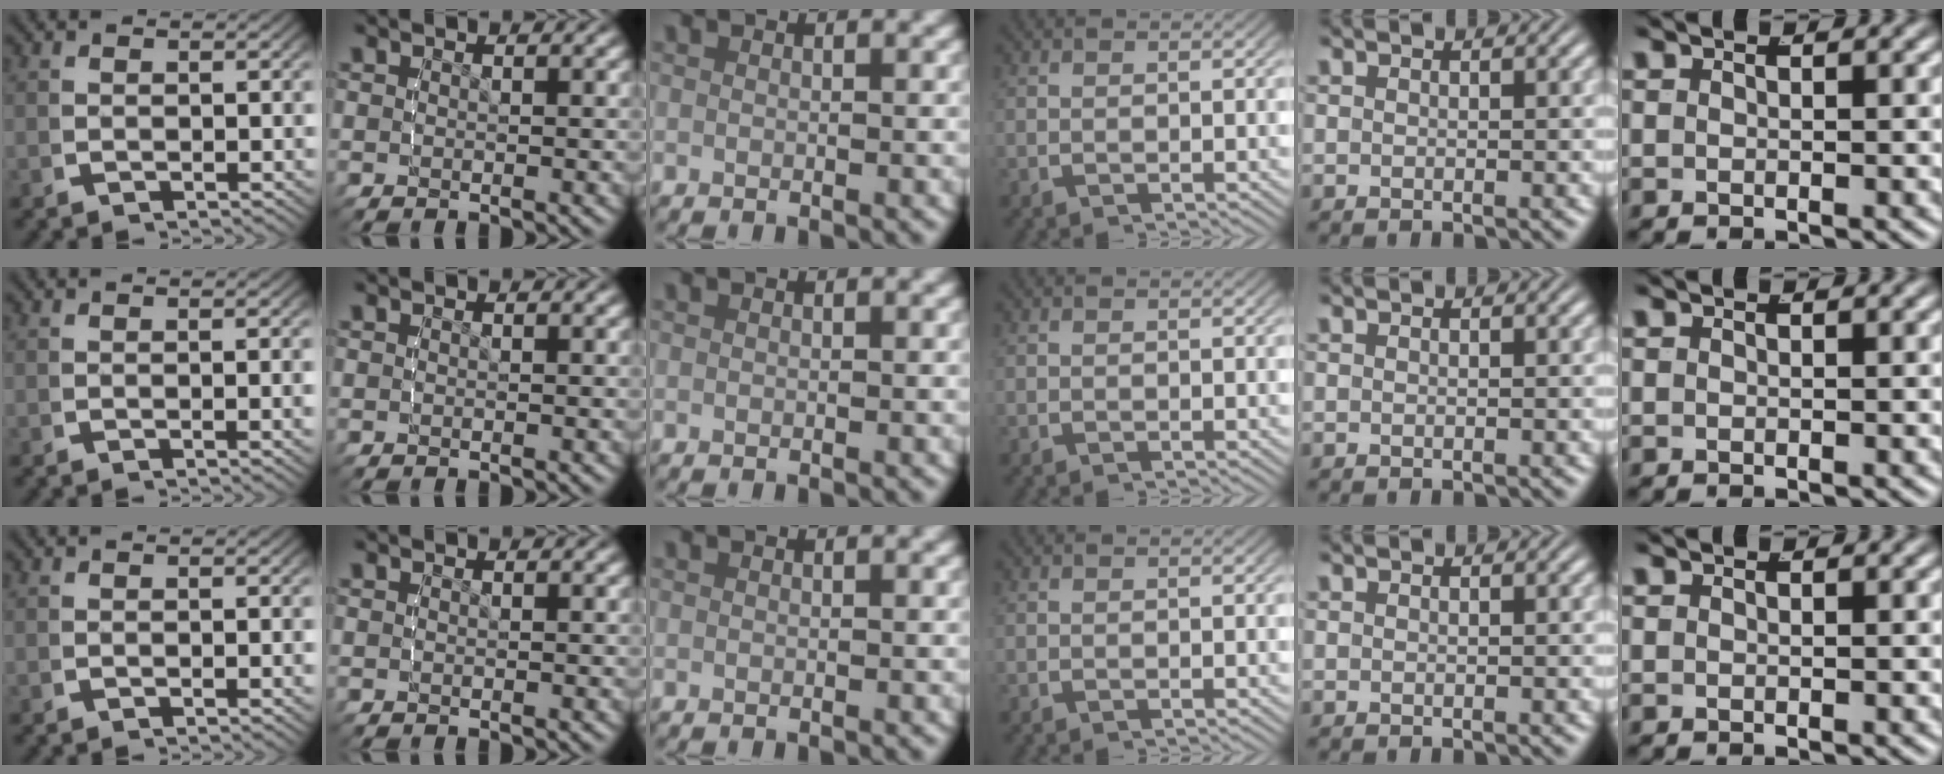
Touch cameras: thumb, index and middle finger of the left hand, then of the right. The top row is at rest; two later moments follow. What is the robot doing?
{"motion": "lift_and_place", "object": "bottle"}